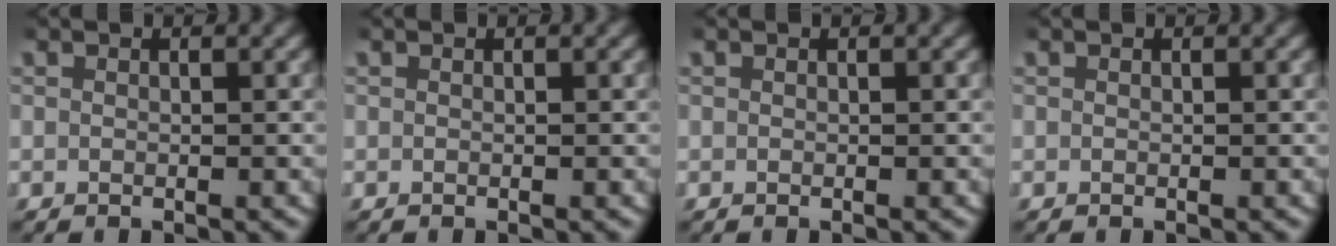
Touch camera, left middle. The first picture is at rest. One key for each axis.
{"total": 0.0}
{"total": 0.0}
{"total": 0.0}